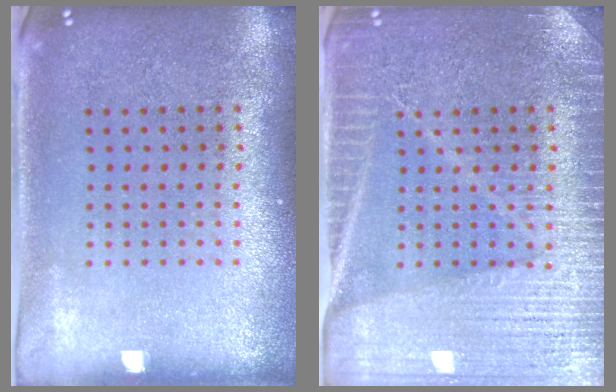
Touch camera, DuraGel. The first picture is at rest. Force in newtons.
{"total": 4.1, "press": 3.9, "slide": 1.2}